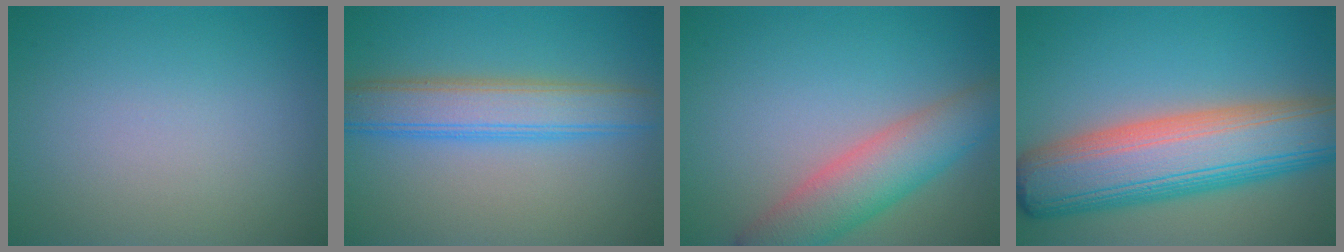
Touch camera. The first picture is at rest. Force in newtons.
{"total": 5.3, "press": 5.2, "slide": 0.2}
{"total": 5.8, "press": 5.8, "slide": 0.2}
{"total": 12.0, "press": 12.0, "slide": 0.5}